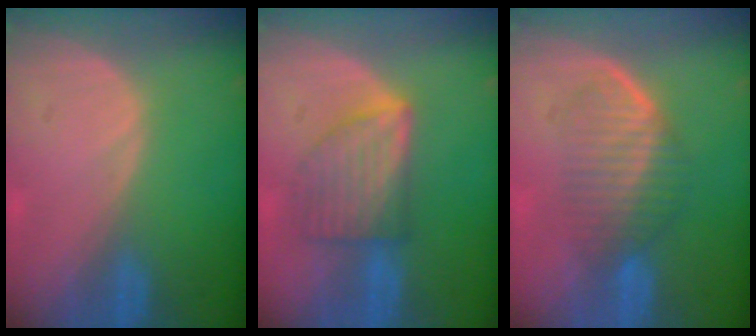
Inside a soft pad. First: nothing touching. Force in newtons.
{"total": 6.4, "press": 6.4, "slide": 0.1}
{"total": 6.0, "press": 5.7, "slide": 1.9}